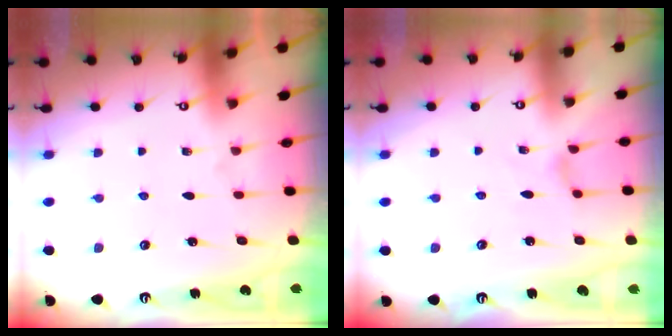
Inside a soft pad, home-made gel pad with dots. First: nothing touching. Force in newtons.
{"total": 1.1, "press": 1.1, "slide": 0.3}